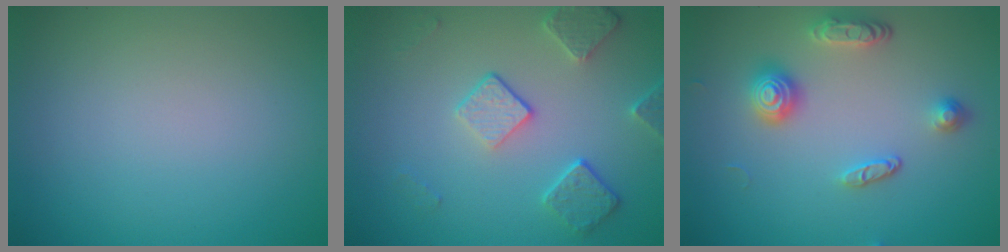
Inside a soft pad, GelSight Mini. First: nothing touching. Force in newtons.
{"total": 4.0, "press": 3.1, "slide": 2.6}
{"total": 3.3, "press": 2.9, "slide": 1.6}